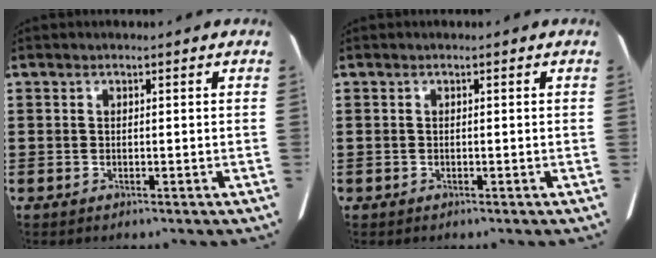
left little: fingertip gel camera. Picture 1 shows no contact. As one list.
[{"total": 0.0}]